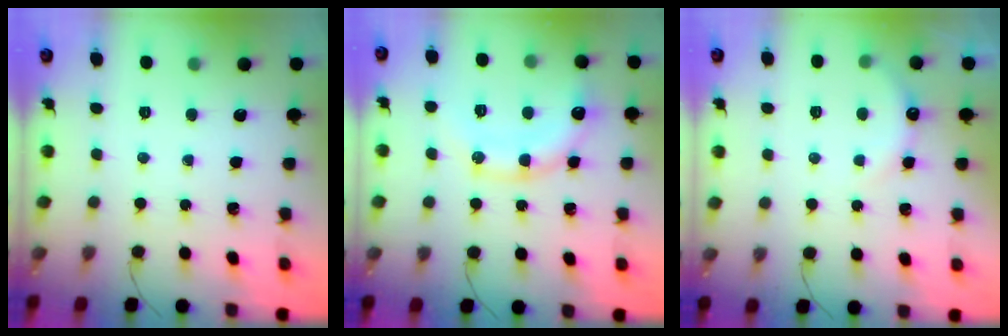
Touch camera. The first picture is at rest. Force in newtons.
{"total": 12.1, "press": 12.0, "slide": 1.6}
{"total": 5.2, "press": 5.0, "slide": 1.4}